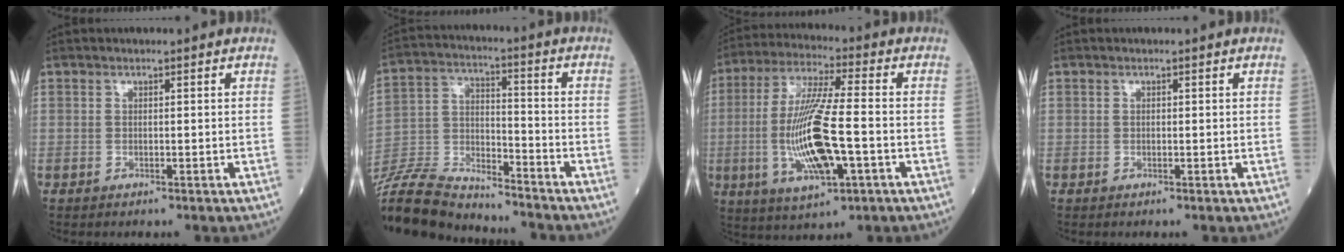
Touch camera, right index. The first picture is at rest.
{"total": 16.8, "force": [-16.1, 1.9, 4.5], "torque": [-0.096, 0.008, -0.287]}
{"total": 14.7, "force": [-2.9, 2.4, 14.2], "torque": [-0.291, -0.008, -0.050]}
{"total": 0.0}